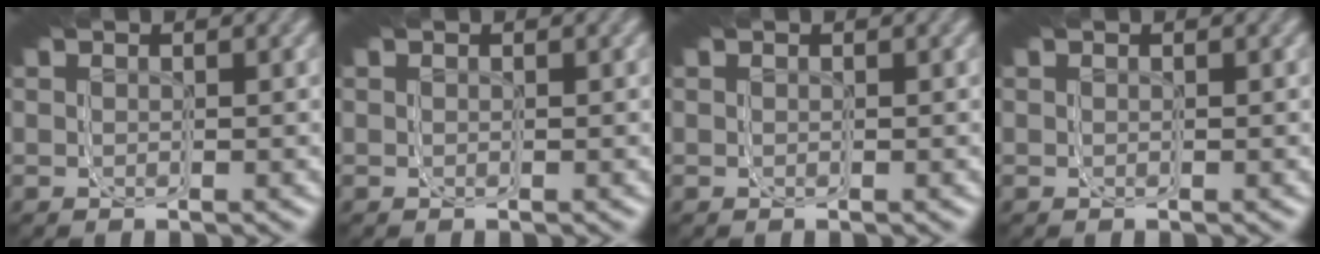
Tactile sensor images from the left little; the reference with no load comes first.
{"total": 0.0}
{"total": 0.0}
{"total": 0.0}